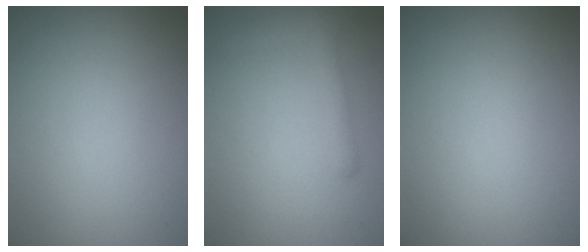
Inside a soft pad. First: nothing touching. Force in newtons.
{"total": 1.7, "press": 1.7, "slide": 0.1}
{"total": 0.0}